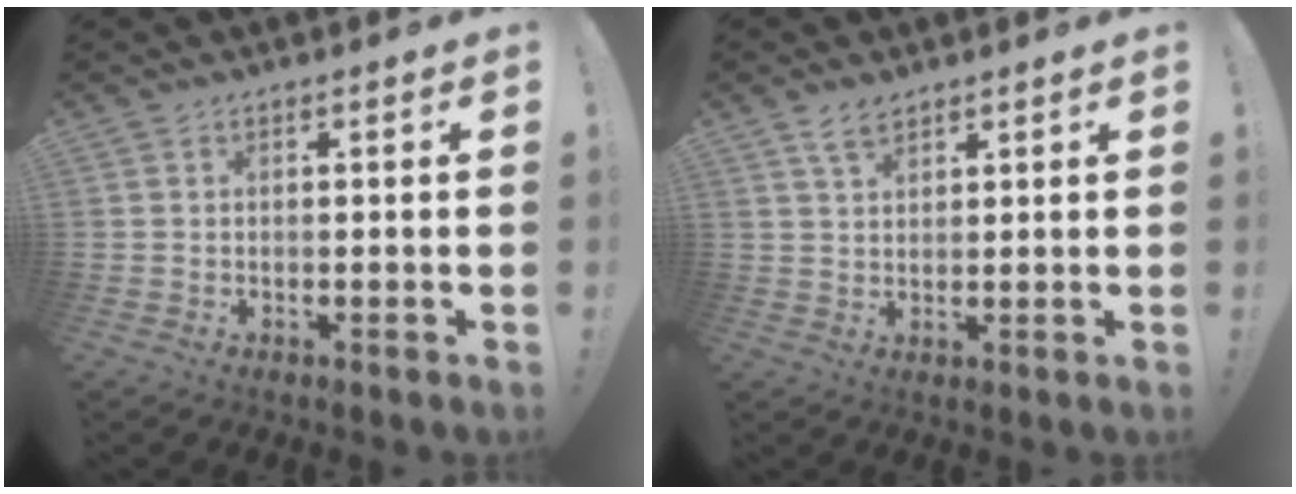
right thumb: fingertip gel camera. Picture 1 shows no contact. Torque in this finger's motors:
{"motor_torque": [-0.01, 0.00, 0.00, 0.00, 0.00]}